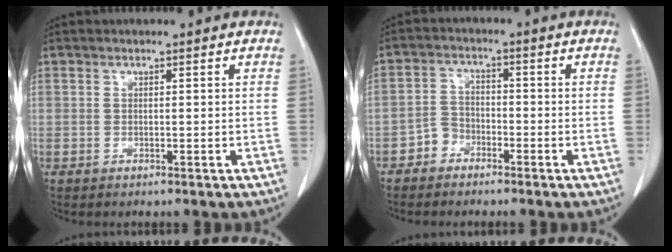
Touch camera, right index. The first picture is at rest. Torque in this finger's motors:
{"motor_torque": [-0.10, -0.05, -0.19, -0.06]}